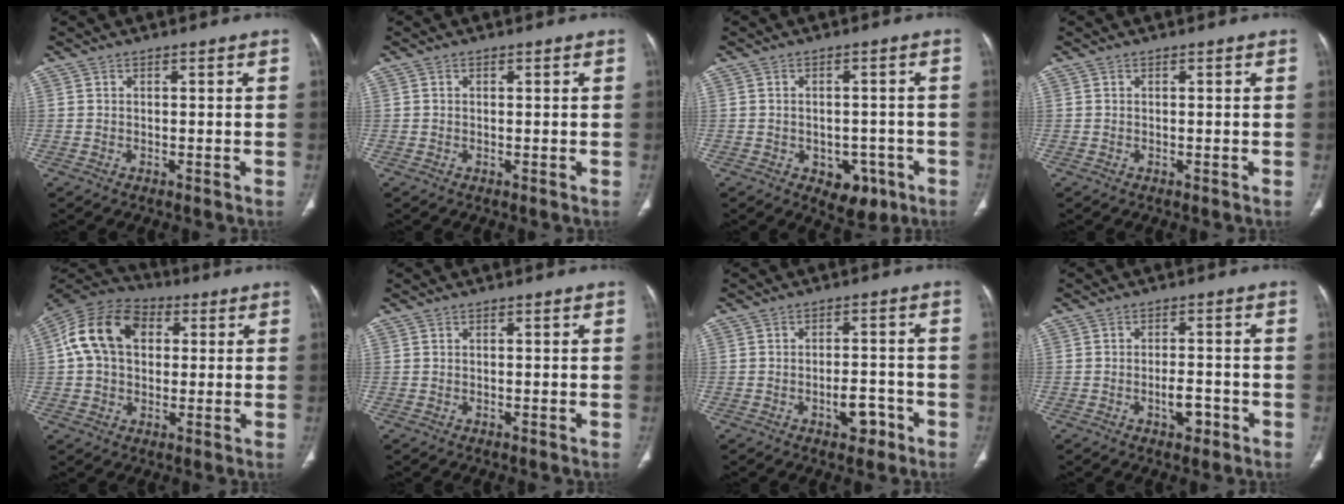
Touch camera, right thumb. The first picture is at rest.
{"total": 0.0}
{"total": 6.2, "force": [-2.8, 4.2, 3.7], "torque": [-0.020, 0.015, -0.029]}
{"total": 0.0}
{"total": 14.5, "force": [2.8, 10.4, 9.8], "torque": [-0.165, 0.026, 0.039]}
{"total": 0.0}
{"total": 4.7, "force": [-2.6, 2.5, 3.1], "torque": [-0.029, 0.022, -0.034]}
{"total": 3.7, "force": [-1.8, 1.8, 2.7], "torque": [-0.034, 0.012, -0.026]}